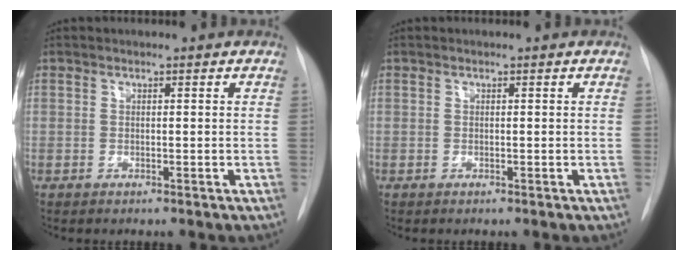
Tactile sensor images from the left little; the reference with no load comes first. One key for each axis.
{"total": 0.0}